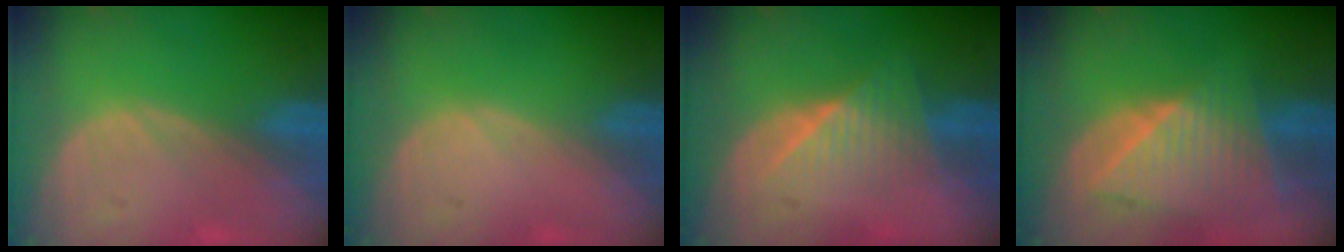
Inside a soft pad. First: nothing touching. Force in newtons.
{"total": 0.0}
{"total": 6.3, "press": 5.5, "slide": 3.0}
{"total": 9.1, "press": 8.0, "slide": 4.3}